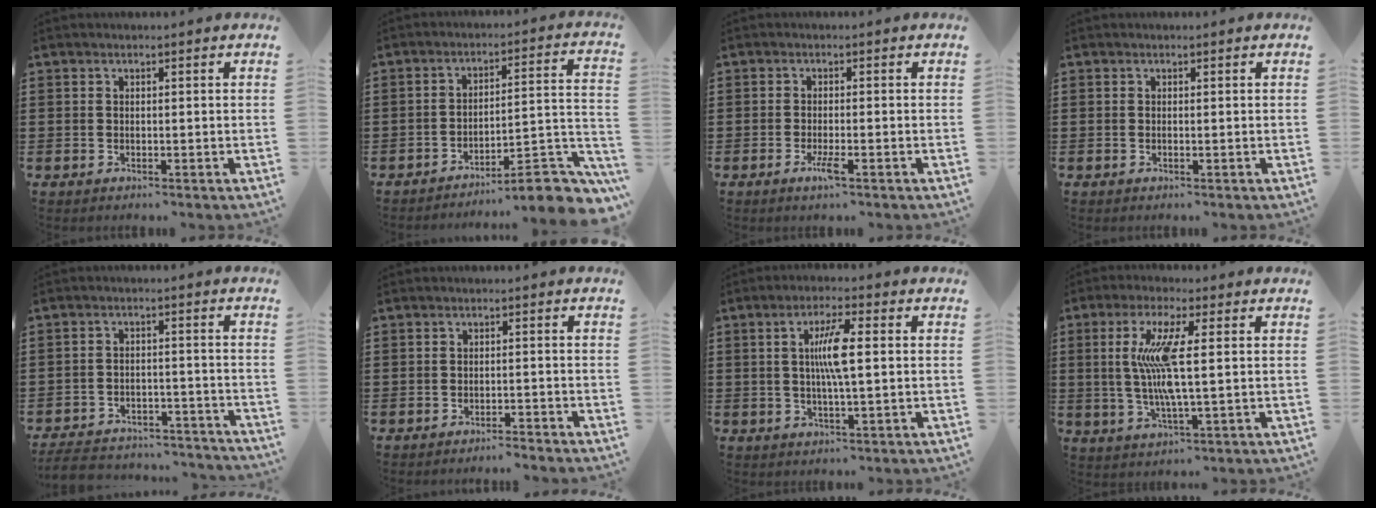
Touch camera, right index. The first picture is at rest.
{"total": 8.7, "force": [-6.9, 1.4, 5.1], "torque": [-0.070, 0.007, -0.127]}
{"total": 2.7, "force": [-1.4, 0.2, 2.3], "torque": [-0.052, -0.010, -0.028]}
{"total": 0.0}
{"total": 5.5, "force": [-5.3, 0.7, 1.1], "torque": [-0.028, 0.004, -0.106]}
{"total": 1.9, "force": [-1.9, -0.1, -0.1], "torque": [-0.003, 0.003, -0.042]}
{"total": 6.1, "force": [0.6, 0.8, 6.0], "torque": [-0.121, -0.001, 0.003]}
{"total": 8.9, "force": [0.9, 1.0, 8.8], "torque": [-0.192, -0.014, 0.003]}